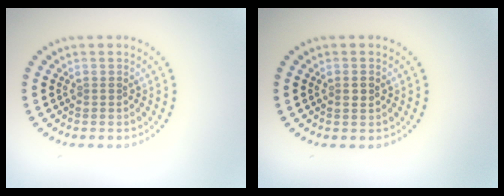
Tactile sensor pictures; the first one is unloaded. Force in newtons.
{"total": 1.0, "press": 1.0, "slide": 0.2}